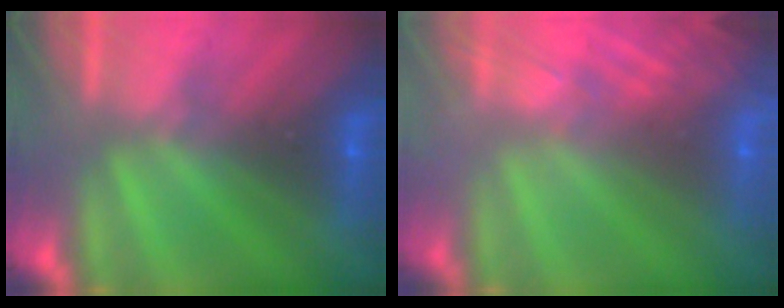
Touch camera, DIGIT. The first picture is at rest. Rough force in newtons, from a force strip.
{"total": 8.3}